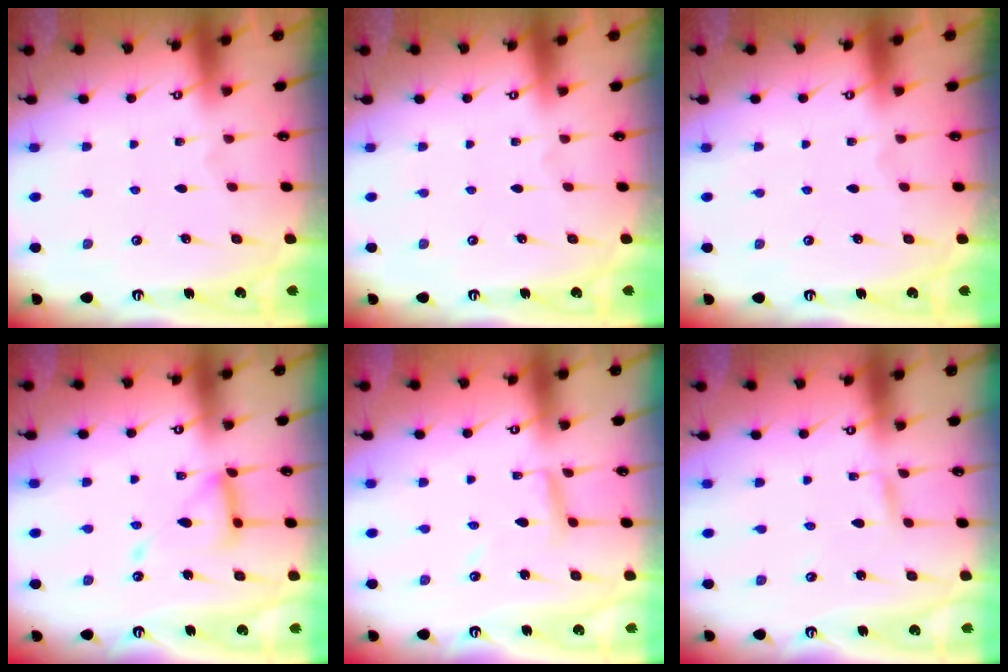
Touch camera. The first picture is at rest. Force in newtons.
{"total": 0.0}
{"total": 0.0}
{"total": 12.7, "press": 12.7, "slide": 1.3}
{"total": 5.7, "press": 5.7, "slide": 0.3}
{"total": 2.5, "press": 2.5, "slide": 0.2}